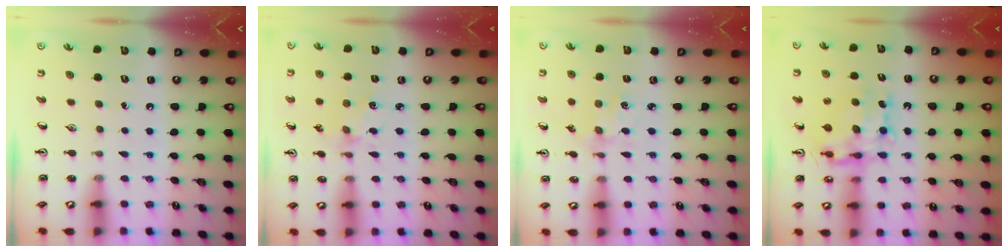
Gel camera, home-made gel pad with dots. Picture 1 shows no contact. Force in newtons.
{"total": 2.0, "press": 2.0, "slide": 0.5}
{"total": 2.0, "press": 1.9, "slide": 0.4}
{"total": 9.7, "press": 9.7, "slide": 0.8}